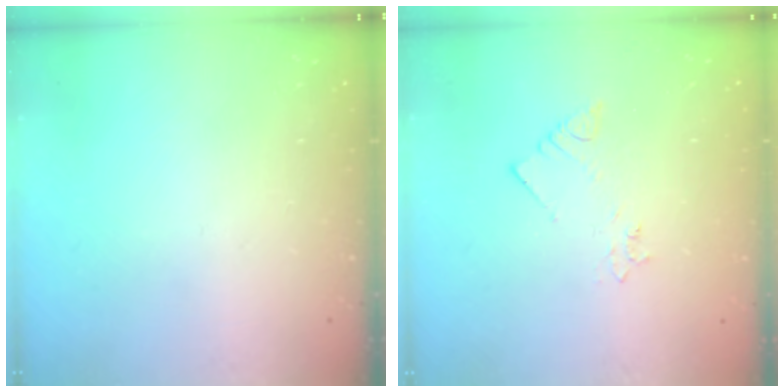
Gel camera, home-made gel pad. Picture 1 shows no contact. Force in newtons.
{"total": 2.1, "press": 2.1, "slide": 0.4}